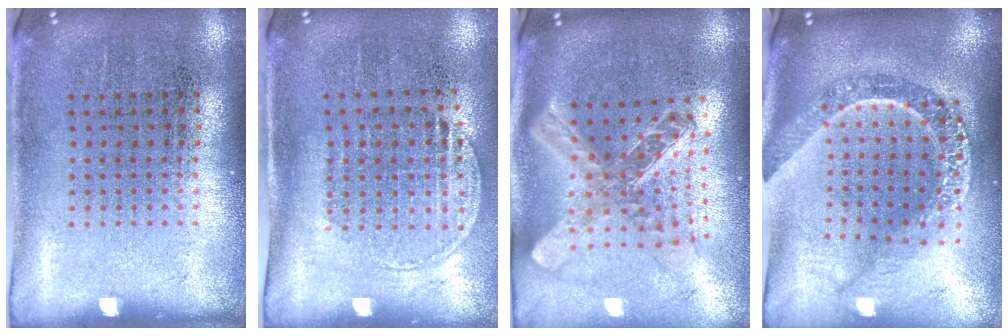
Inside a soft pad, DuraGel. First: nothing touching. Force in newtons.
{"total": 1.5, "press": 1.3, "slide": 0.8}
{"total": 2.5, "press": 2.0, "slide": 1.6}
{"total": 2.7, "press": 2.2, "slide": 1.6}